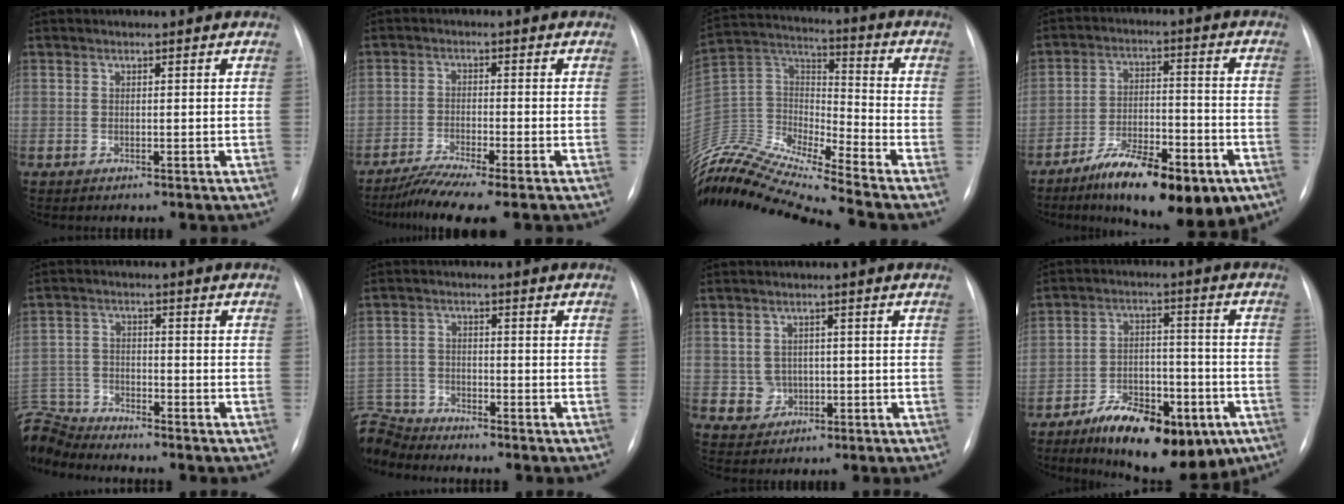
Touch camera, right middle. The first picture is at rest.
{"total": 6.2, "force": [-5.0, -0.7, 3.7], "torque": [-0.068, -0.021, -0.090]}
{"total": 20.4, "force": [-19.2, -0.6, 6.7], "torque": [-0.135, 0.033, -0.346]}
{"total": 16.4, "force": [-10.1, 5.2, 11.8], "torque": [-0.160, 0.007, -0.154]}
{"total": 9.1, "force": [-9.1, 0.8, 0.6], "torque": [-0.026, 0.012, -0.179]}
{"total": 8.1, "force": [-8.0, 1.1, 0.2], "torque": [-0.015, 0.007, -0.158]}
{"total": 3.5, "force": [-0.4, 3.4, 0.5], "torque": [-0.003, 0.011, 0.003]}
{"total": 16.7, "force": [-10.1, 7.2, 11.1], "torque": [-0.148, 0.018, -0.147]}